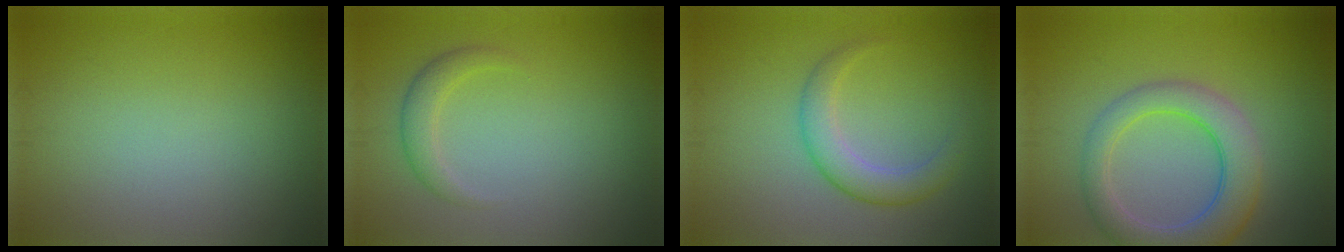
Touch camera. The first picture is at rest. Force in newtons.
{"total": 1.8, "press": 1.8, "slide": 0.1}
{"total": 3.2, "press": 3.2, "slide": 0.1}
{"total": 5.9, "press": 5.8, "slide": 0.4}